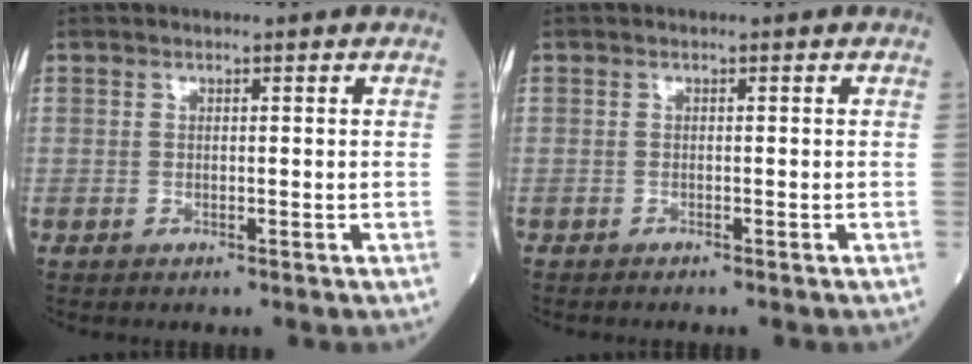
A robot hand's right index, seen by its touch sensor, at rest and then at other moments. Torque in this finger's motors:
{"motor_torque": [-0.02, -0.02, -0.01, -0.06]}